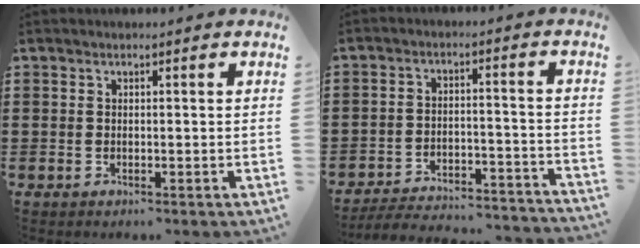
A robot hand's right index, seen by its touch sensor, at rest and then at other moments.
{"total": 5.0, "force": [-4.9, 0.4, 1.3], "torque": [-0.031, -0.002, -0.099]}